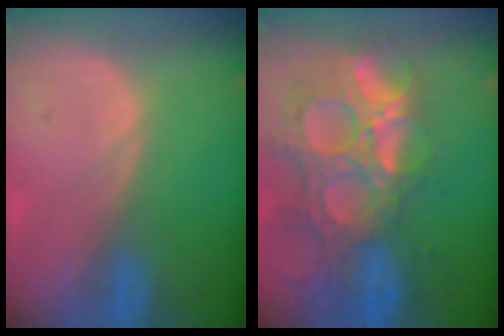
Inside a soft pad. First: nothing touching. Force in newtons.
{"total": 14.8, "press": 12.3, "slide": 8.2}